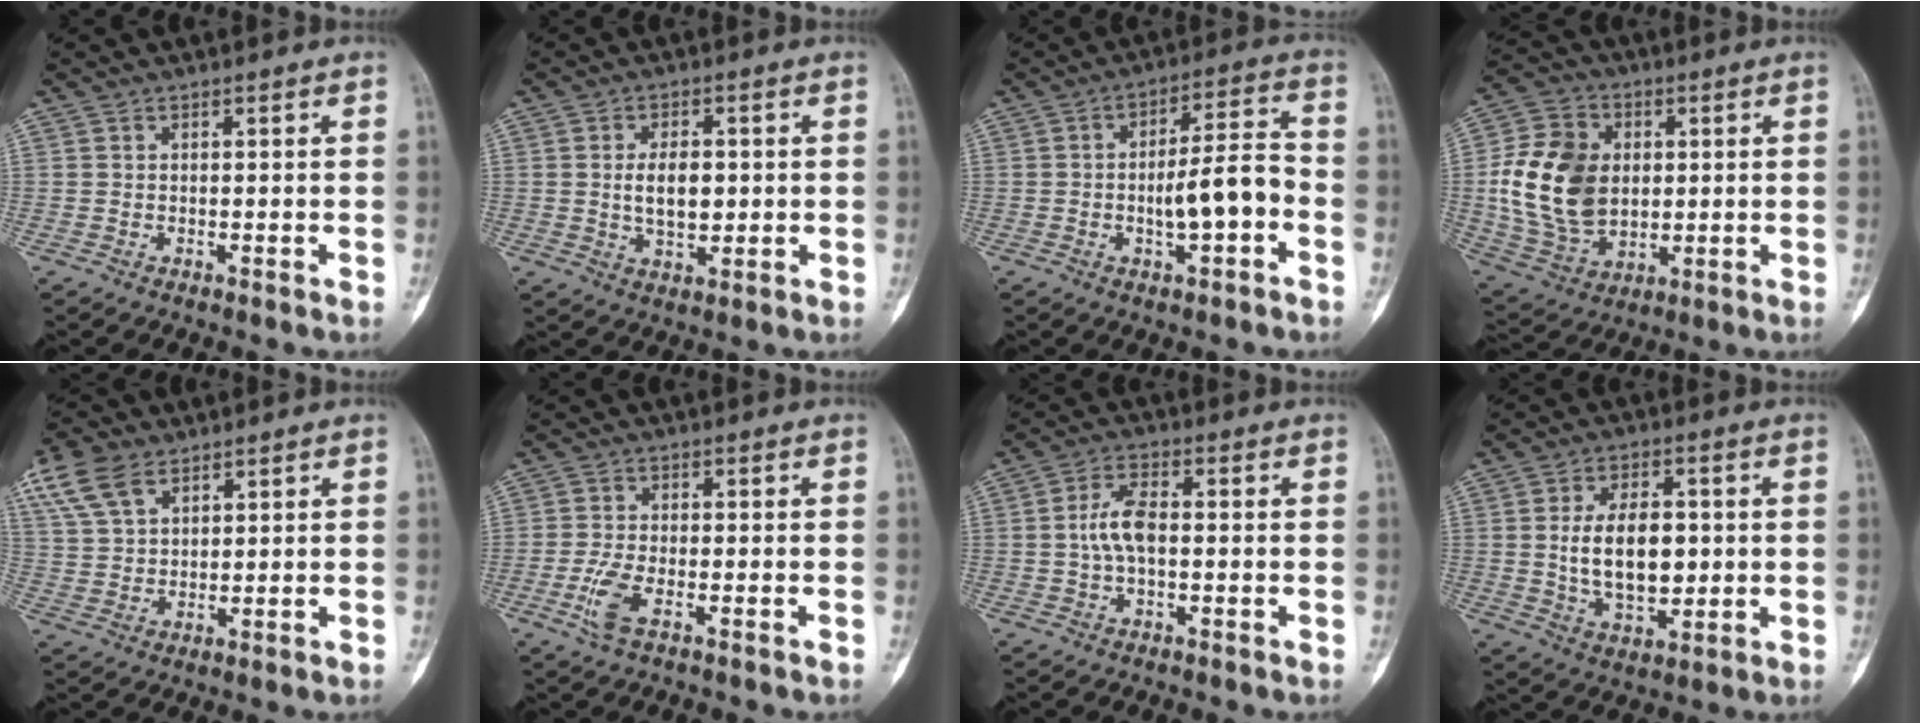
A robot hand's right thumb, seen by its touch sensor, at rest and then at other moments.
{"total": 6.6, "force": [0.3, 3.7, 5.5], "torque": [-0.079, -0.006, 0.007]}
{"total": 10.1, "force": [-2.4, 3.0, 9.4], "torque": [-0.148, 0.035, -0.040]}
{"total": 17.7, "force": [1.4, 12.9, 12.1], "torque": [-0.205, -0.001, 0.034]}
{"total": 9.5, "force": [5.4, 5.4, 5.5], "torque": [-0.110, -0.002, 0.111]}
{"total": 4.9, "force": [-2.2, 1.7, 4.0], "torque": [-0.097, 0.004, -0.044]}
{"total": 5.9, "force": [-0.3, 2.9, 5.2], "torque": [-0.108, 0.017, -0.011]}
{"total": 11.9, "force": [0.4, 6.9, 9.6], "torque": [-0.142, -0.004, 0.016]}